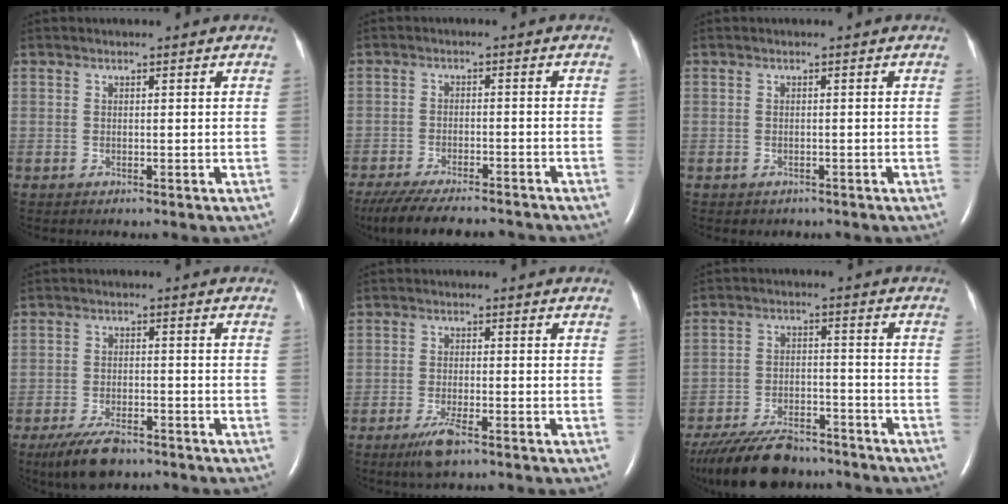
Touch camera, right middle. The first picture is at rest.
{"total": 15.1, "force": [-13.2, 3.0, 6.6], "torque": [-0.141, -0.025, -0.190]}
{"total": 1.1, "force": [-0.7, 0.8, 0.1], "torque": [-0.007, 0.002, -0.006]}
{"total": 6.9, "force": [-5.1, 2.5, 3.8], "torque": [-0.078, -0.009, -0.087]}
{"total": 4.2, "force": [-2.7, 0.7, 3.1], "torque": [-0.072, -0.009, -0.049]}
{"total": 14.6, "force": [-12.5, 4.4, 6.1], "torque": [-0.121, -0.011, -0.199]}